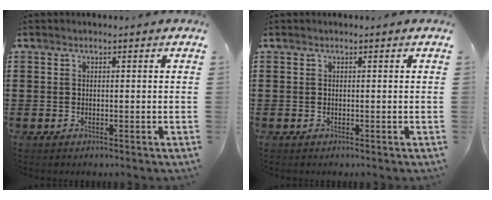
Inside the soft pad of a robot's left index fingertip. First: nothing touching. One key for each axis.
{"total": 0.0}